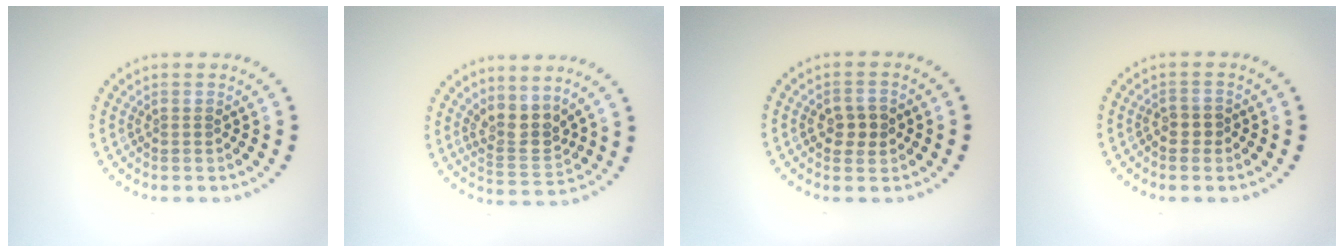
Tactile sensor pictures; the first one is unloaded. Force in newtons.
{"total": 3.2, "press": 2.6, "slide": 1.8}
{"total": 2.5, "press": 2.5, "slide": 0.1}
{"total": 1.0, "press": 0.9, "slide": 0.5}